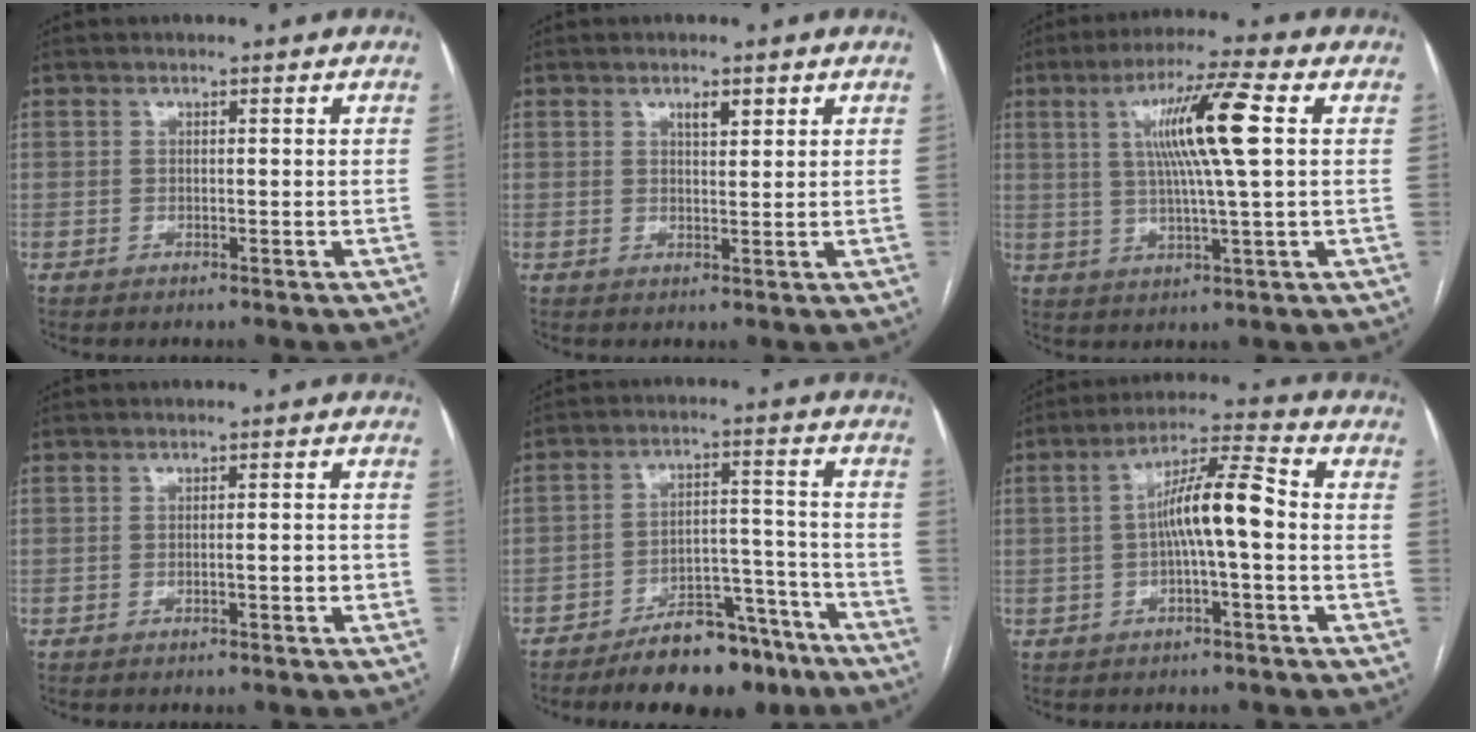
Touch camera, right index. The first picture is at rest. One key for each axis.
{"total": 2.1, "fx": 1.3, "fy": 0.6, "fz": 1.6, "tx": -0.028, "ty": -0.001, "tz": 0.022}
{"total": 11.3, "fx": 2.6, "fy": -0.4, "fz": 11.0, "tx": -0.198, "ty": 0.007, "tz": 0.045}
{"total": 2.0, "fx": -0.8, "fy": 0.3, "fz": 1.8, "tx": -0.026, "ty": 0.003, "tz": -0.012}
{"total": 13.0, "fx": -10.3, "fy": 4.8, "fz": 6.2, "tx": -0.070, "ty": 0.037, "tz": -0.158}
{"total": 8.9, "fx": -0.7, "fy": 0.9, "fz": 8.9, "tx": -0.157, "ty": 0.025, "tz": -0.017}